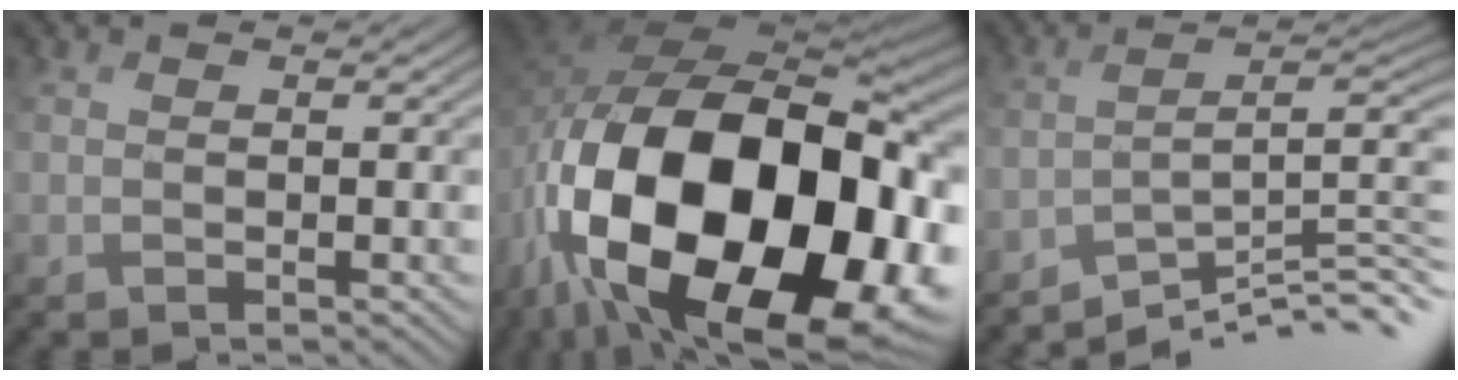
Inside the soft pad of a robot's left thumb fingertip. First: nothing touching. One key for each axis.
{"total": 21.2, "fx": -6.1, "fy": 12.2, "fz": 16.2, "tx": -0.355, "ty": -0.056, "tz": -0.062}
{"total": 9.5, "fx": -7.2, "fy": 2.1, "fz": 5.8, "tx": -0.087, "ty": 0.002, "tz": -0.109}